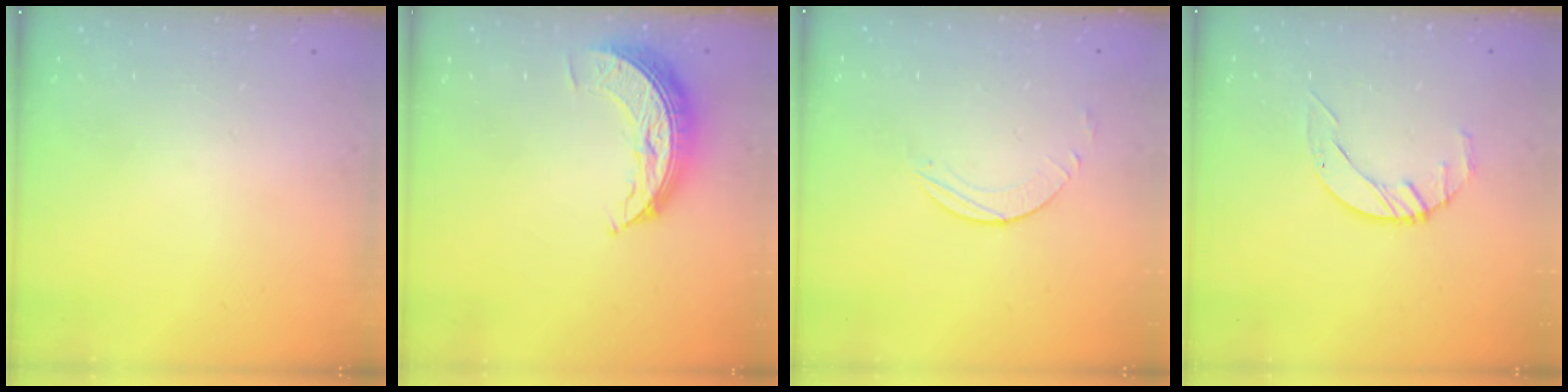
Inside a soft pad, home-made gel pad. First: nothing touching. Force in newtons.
{"total": 8.3, "press": 8.3, "slide": 0.6}
{"total": 3.9, "press": 3.9, "slide": 0.3}
{"total": 3.2, "press": 3.2, "slide": 0.4}